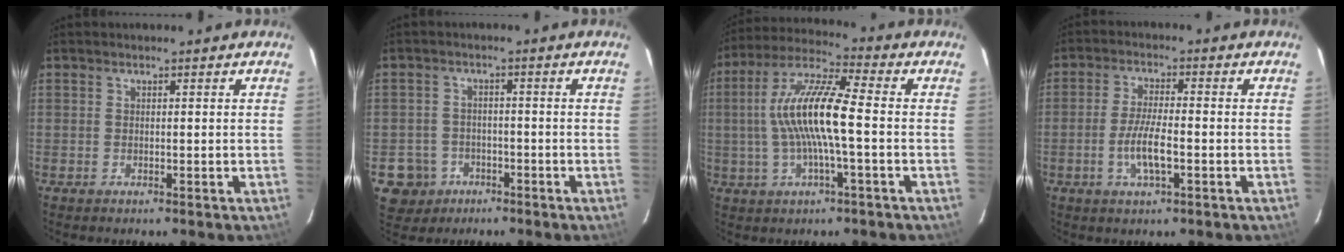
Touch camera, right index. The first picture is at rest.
{"total": 6.8, "force": [-3.0, 6.0, 0.6], "torque": [-0.034, 0.024, -0.043]}
{"total": 12.9, "force": [-0.7, 1.7, 12.8], "torque": [-0.252, 0.013, -0.018]}
{"total": 6.4, "force": [-2.1, 1.4, 5.9], "torque": [-0.118, -0.005, -0.042]}